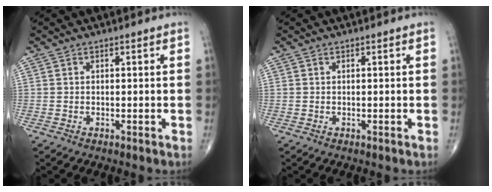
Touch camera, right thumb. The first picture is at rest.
{"total": 0.0}